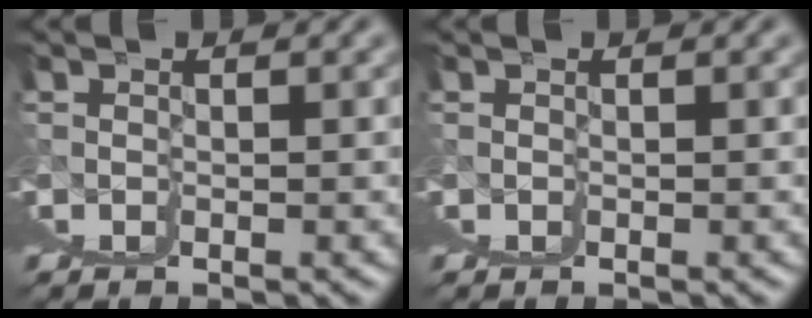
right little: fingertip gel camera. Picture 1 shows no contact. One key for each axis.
{"total": 0.0}